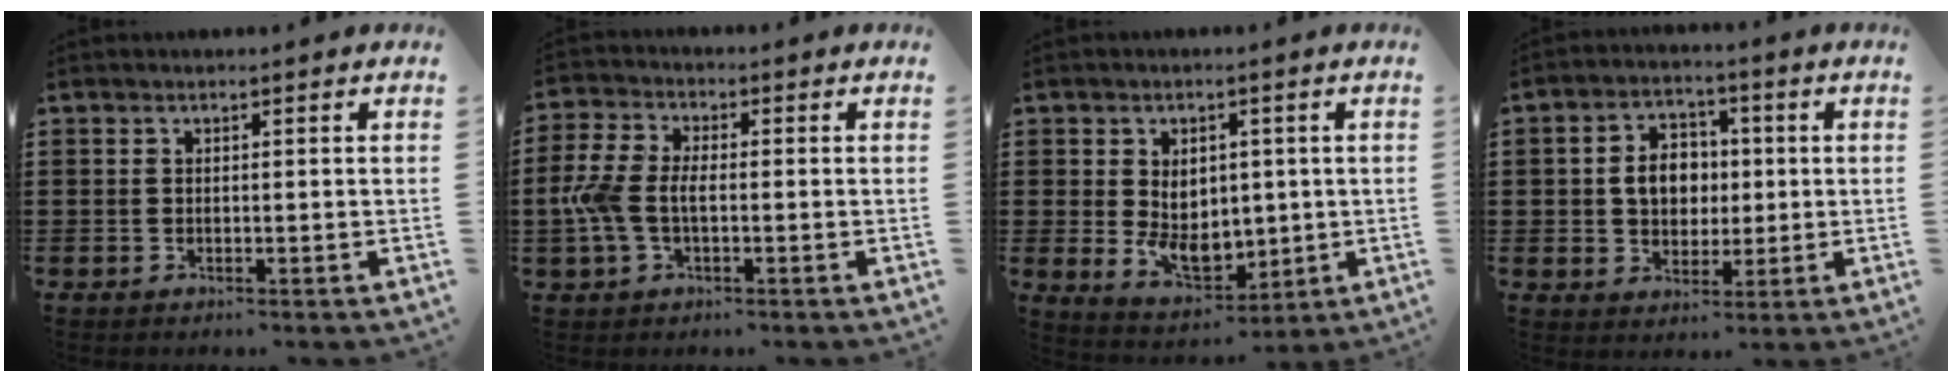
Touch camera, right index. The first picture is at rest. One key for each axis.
{"total": 6.4, "fx": -1.1, "fy": 3.6, "fz": 5.2, "tx": -0.141, "ty": -0.006, "tz": -0.031}
{"total": 7.1, "fx": -0.1, "fy": 5.2, "fz": 4.9, "tx": -0.077, "ty": 0.003, "tz": -0.002}
{"total": 6.3, "fx": 0.1, "fy": 5.0, "fz": 3.8, "tx": -0.072, "ty": 0.011, "tz": -0.004}